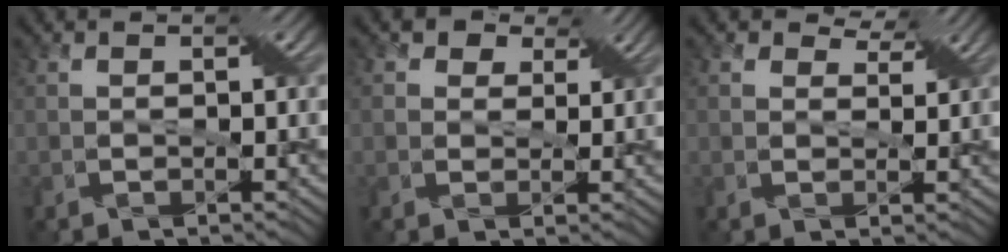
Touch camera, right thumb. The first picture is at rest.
{"total": 5.2, "force": [3.3, 3.4, 2.0], "torque": [-0.048, -0.002, 0.042]}
{"total": 3.9, "force": [3.1, 1.8, 1.4], "torque": [-0.027, -0.005, 0.047]}